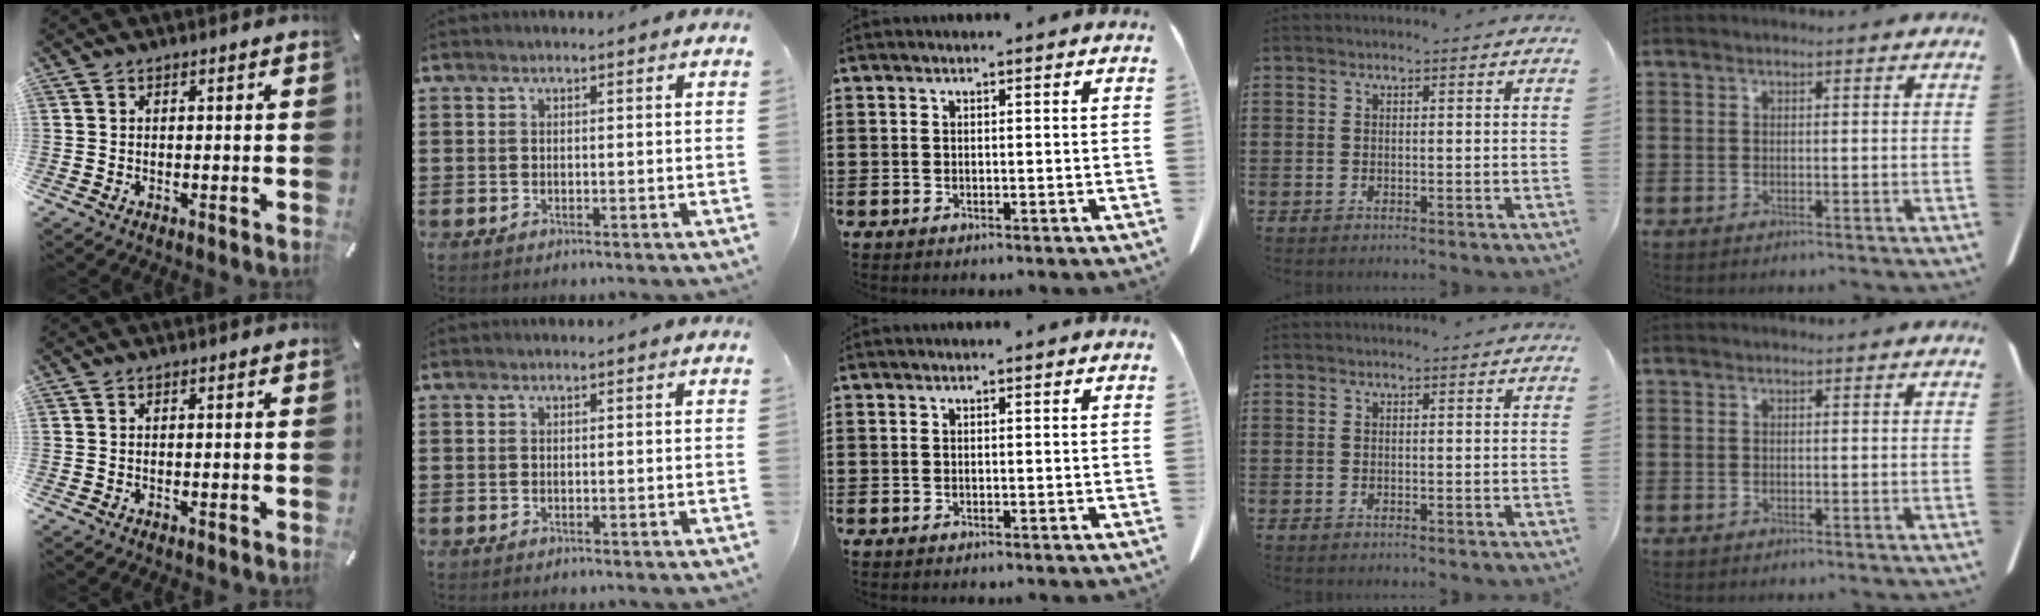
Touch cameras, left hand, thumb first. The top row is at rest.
{}